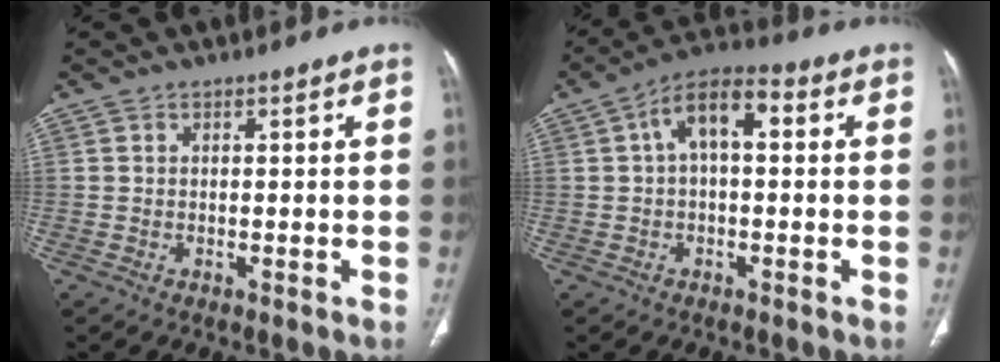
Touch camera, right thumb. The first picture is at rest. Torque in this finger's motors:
{"motor_torque": [1.39, 3.47, 0.50, -0.34, 0.05]}